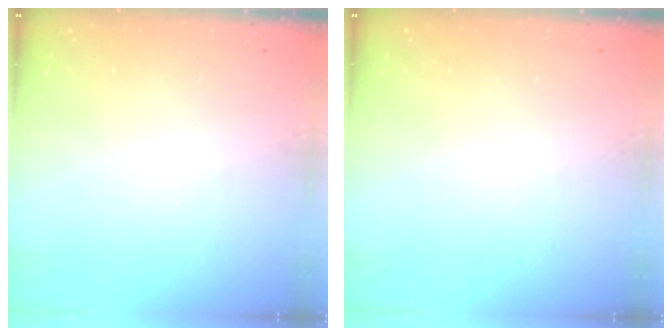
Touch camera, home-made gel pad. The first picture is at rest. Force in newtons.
{"total": 0.0}